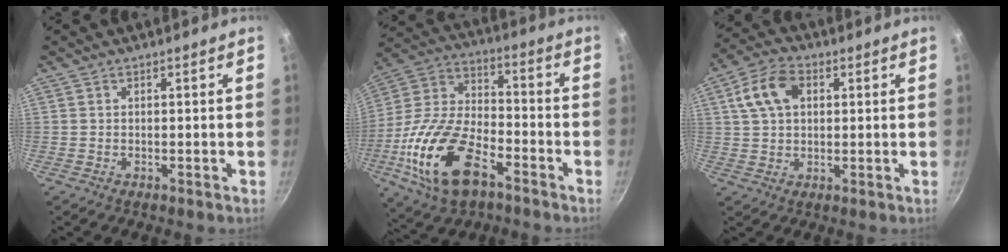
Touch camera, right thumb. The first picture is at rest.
{"total": 21.4, "force": [-9.1, 11.2, 15.8], "torque": [-0.302, 0.037, -0.182]}
{"total": 9.1, "force": [2.6, 6.2, 6.2], "torque": [-0.106, 0.014, 0.040]}